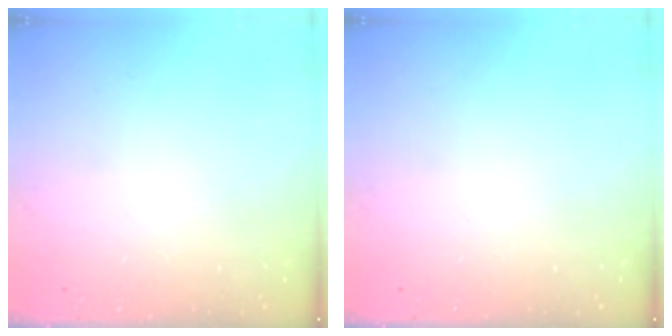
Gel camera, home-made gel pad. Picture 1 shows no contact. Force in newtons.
{"total": 0.0}